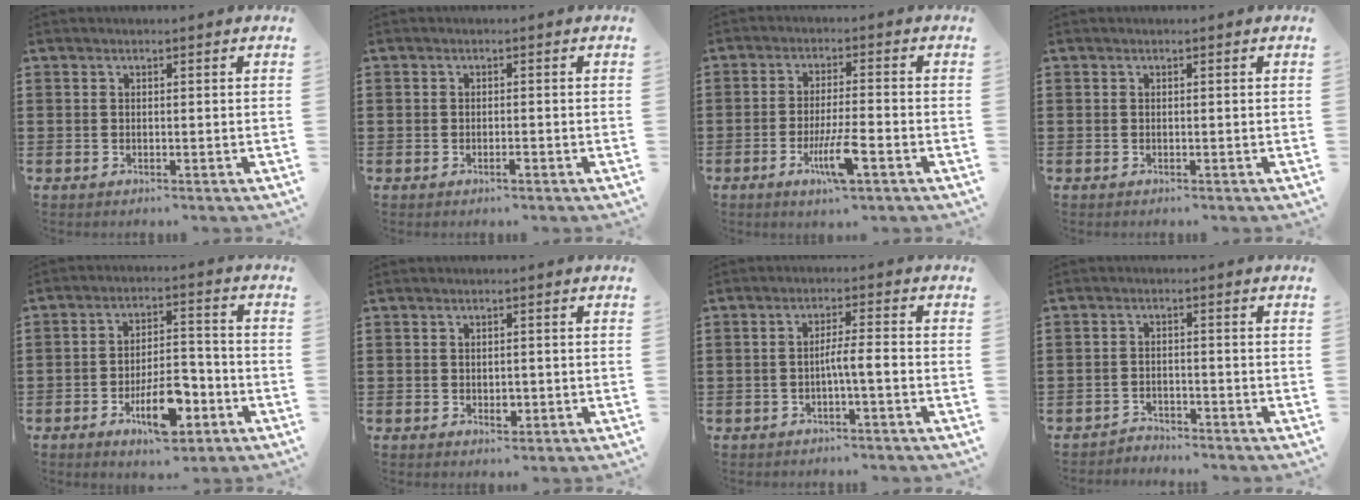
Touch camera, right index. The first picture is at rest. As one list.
[{"total": 1.0, "force": [-0.6, 0.4, 0.6], "torque": [-0.014, -0.003, -0.011]}, {"total": 6.9, "force": [-3.1, 1.0, 6.1], "torque": [-0.123, -0.013, -0.057]}, {"total": 0.0}, {"total": 9.2, "force": [-4.5, 3.7, 7.2], "torque": [-0.129, 0.009, -0.076]}, {"total": 1.8, "force": [-0.3, 1.1, 1.4], "torque": [-0.018, -0.002, -0.006]}, {"total": 3.3, "force": [-1.2, -0.1, 3.1], "torque": [-0.056, -0.005, -0.023]}, {"total": 2.2, "force": [-2.2, 0.2, -0.2], "torque": [-0.005, 0.002, -0.049]}]